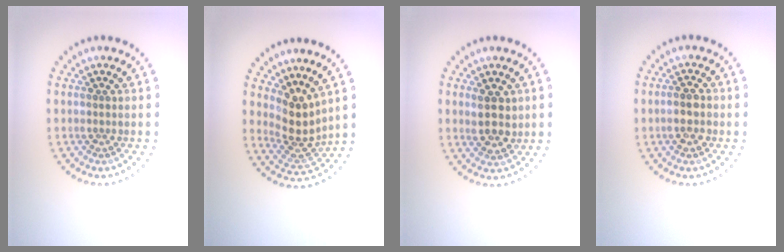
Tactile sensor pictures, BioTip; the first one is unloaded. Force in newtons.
{"total": 3.7, "press": 2.8, "slide": 2.4}
{"total": 3.0, "press": 2.9, "slide": 0.8}
{"total": 2.3, "press": 2.3, "slide": 0.4}